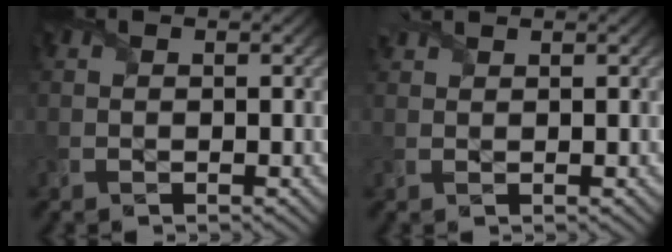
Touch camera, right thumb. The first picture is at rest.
{"total": 2.0, "force": [1.9, 0.2, 0.7], "torque": [-0.024, 0.013, 0.039]}